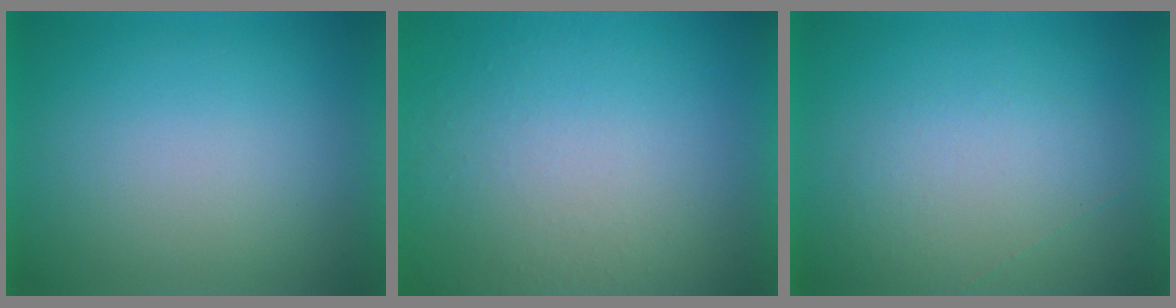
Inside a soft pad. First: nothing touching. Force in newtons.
{"total": 9.5}
{"total": 1.0}